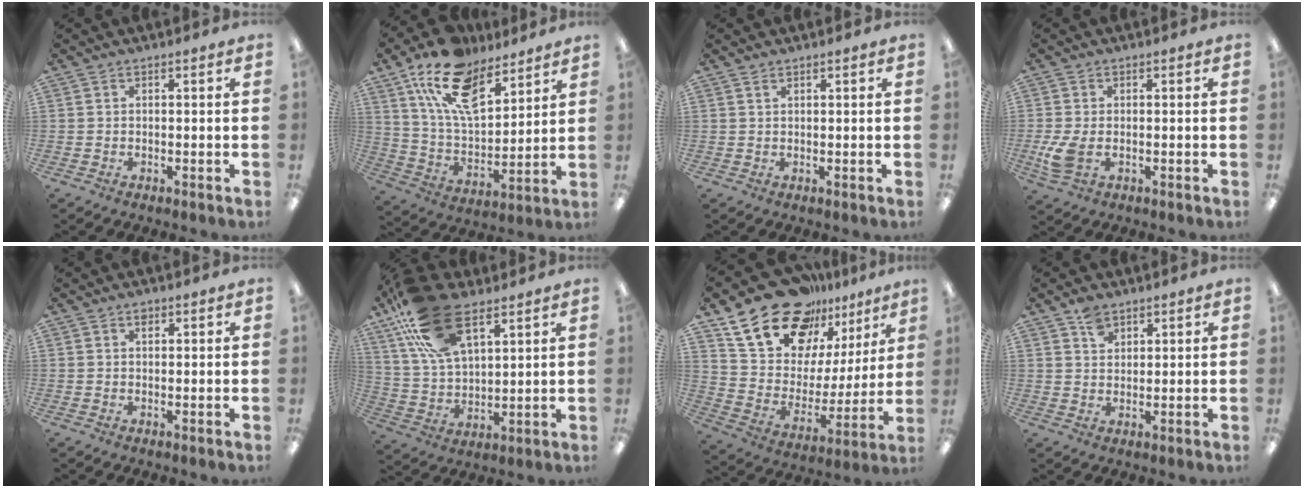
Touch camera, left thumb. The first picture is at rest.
{"total": 17.7, "force": [11.6, 8.6, 10.2], "torque": [-0.195, -0.045, 0.212]}
{"total": 0.9, "force": [0.7, 0.3, 0.4], "torque": [-0.010, 0.001, 0.013]}
{"total": 5.7, "force": [-0.9, 3.5, 4.5], "torque": [-0.097, -0.006, -0.020]}
{"total": 1.0, "force": [0.5, 0.7, 0.6], "torque": [-0.004, 0.000, 0.007]}
{"total": 19.9, "force": [11.4, 10.0, 12.9], "torque": [-0.261, -0.032, 0.206]}
{"total": 22.2, "force": [16.3, 12.2, 8.8], "torque": [-0.164, -0.105, 0.303]}
{"total": 5.1, "force": [3.5, 3.2, 1.9], "torque": [-0.031, -0.007, 0.064]}